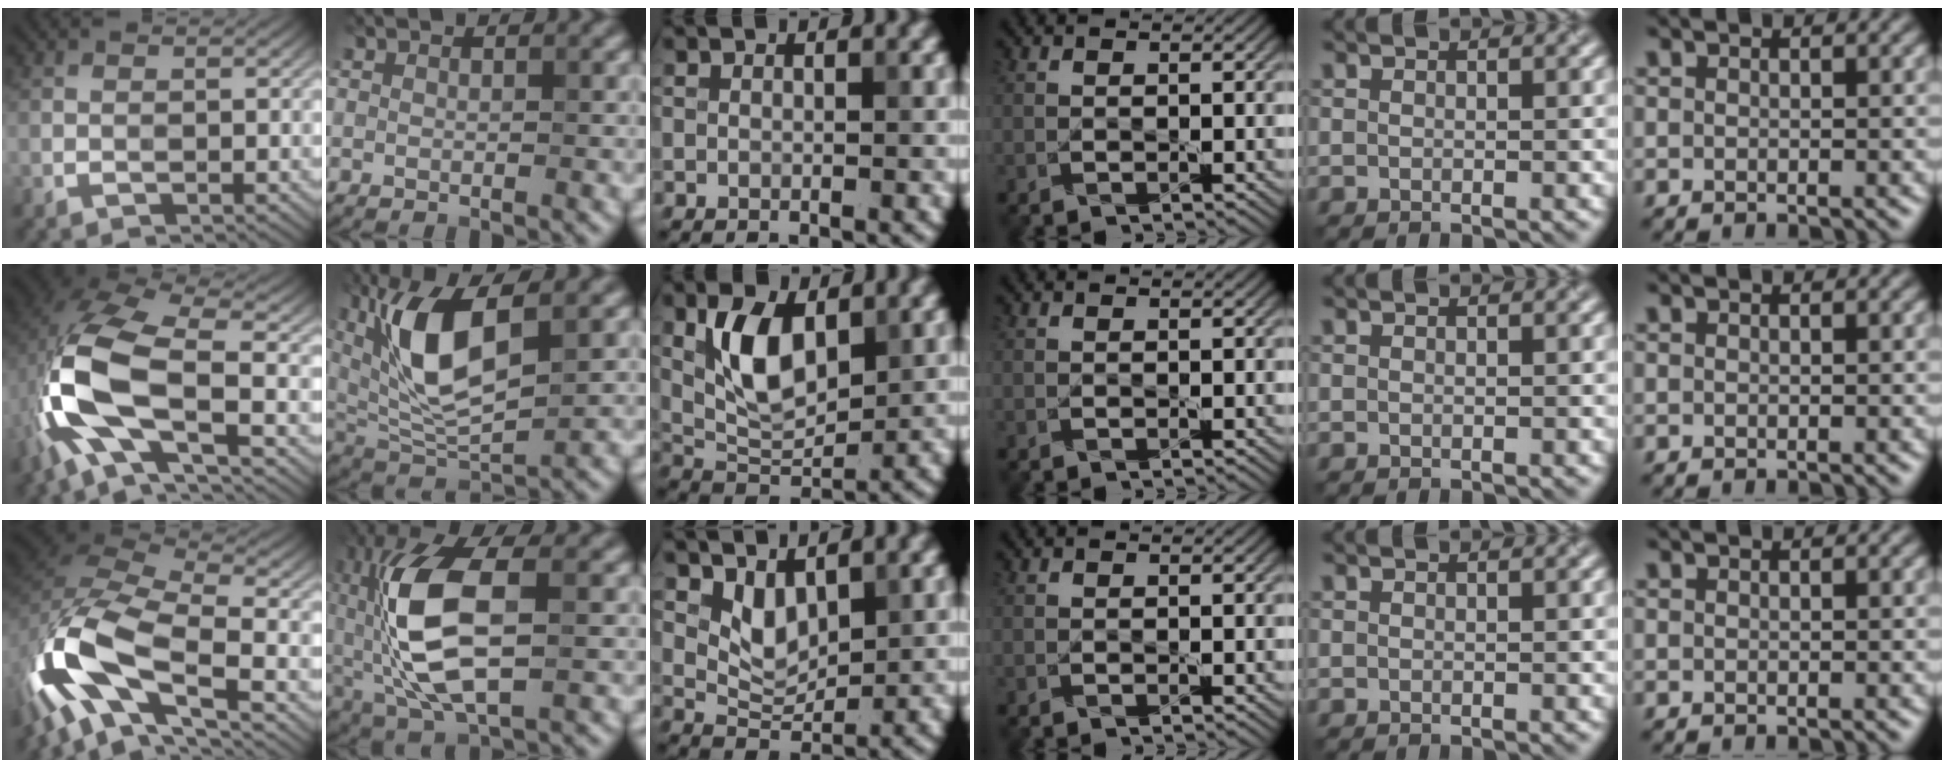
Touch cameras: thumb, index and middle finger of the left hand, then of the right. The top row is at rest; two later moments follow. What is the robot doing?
{"motion": "lift_and_place", "object": "knife"}